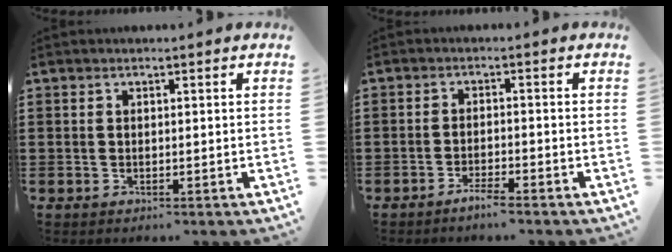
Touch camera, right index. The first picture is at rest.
{"total": 2.3, "force": [-2.0, 0.0, 1.1], "torque": [-0.019, 0.003, -0.038]}